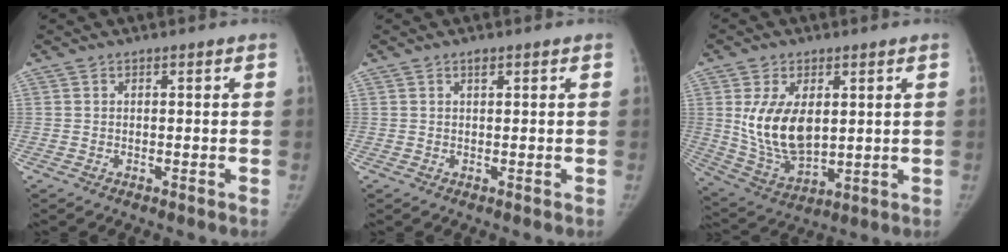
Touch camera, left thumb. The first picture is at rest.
{"total": 0.9, "force": [0.5, 0.4, 0.6], "torque": [-0.007, -0.002, 0.008]}
{"total": 13.1, "force": [2.2, 7.6, 10.4], "torque": [-0.175, -0.018, 0.058]}